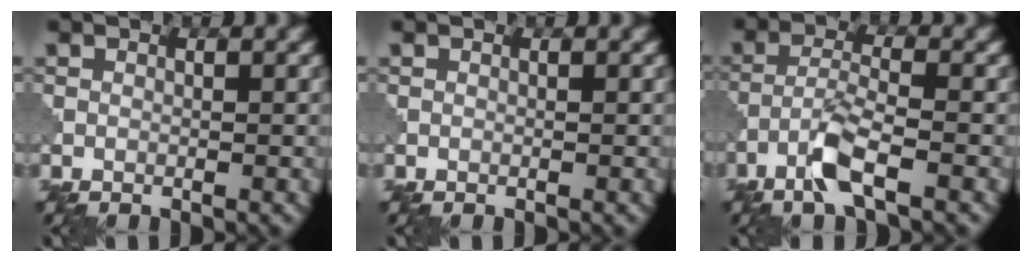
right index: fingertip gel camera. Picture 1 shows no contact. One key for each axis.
{"total": 0.0}
{"total": 4.0, "fx": -2.4, "fy": 0.6, "fz": 3.1, "tx": -0.068, "ty": 0.005, "tz": -0.058}